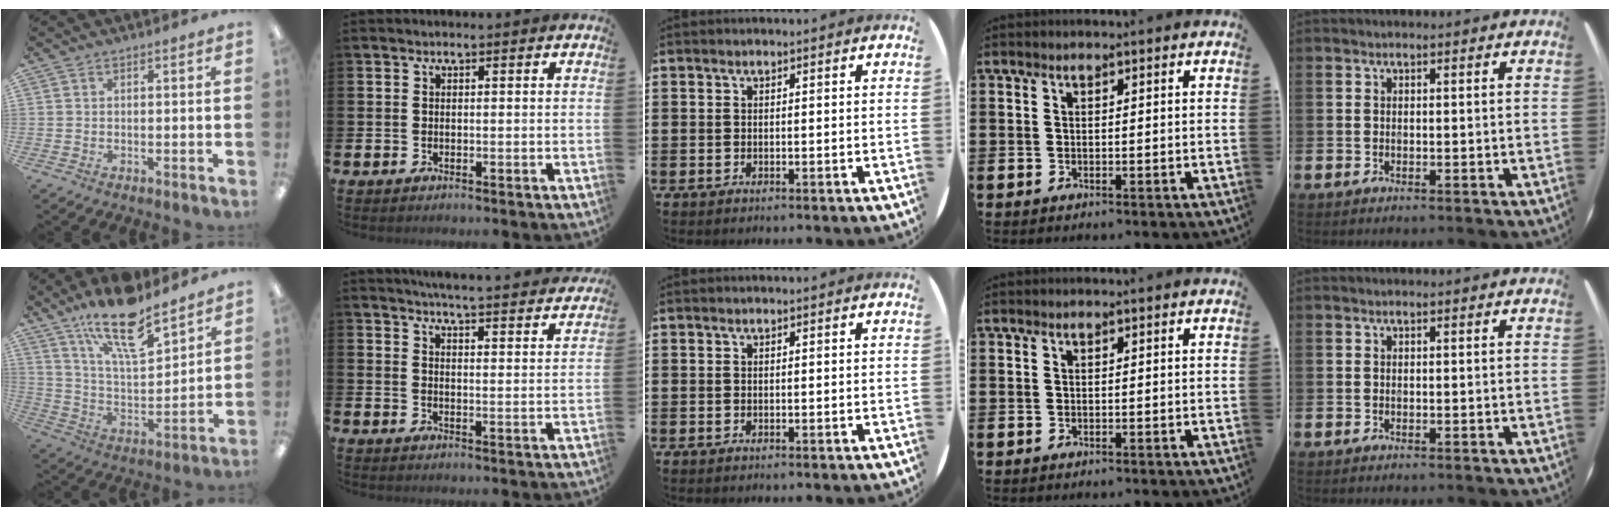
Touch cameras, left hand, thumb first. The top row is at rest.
{"thumb": {"total": 18.3, "force": [13.4, 6.0, 10.9], "torque": [-0.185, -0.078, 0.227]}, "index": {"total": 5.3, "force": [5.3, -0.1, 0.7], "torque": [-0.019, -0.042, 0.090]}}